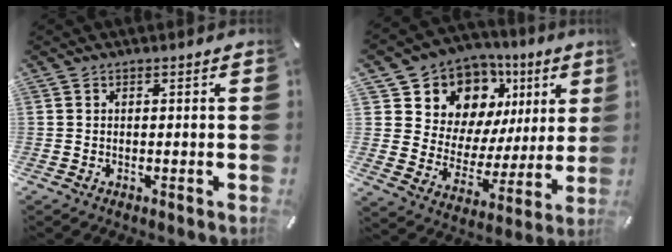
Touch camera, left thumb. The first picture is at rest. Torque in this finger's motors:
{"motor_torque": [2.50, 2.51, 1.84, -0.93, 0.10]}